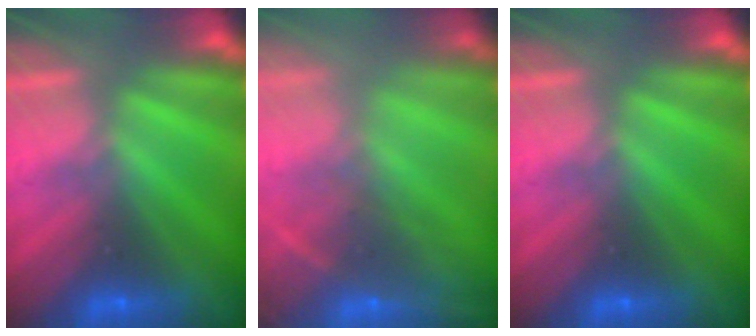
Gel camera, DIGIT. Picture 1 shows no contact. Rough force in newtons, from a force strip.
{"total": 5.7}
{"total": 0.0}